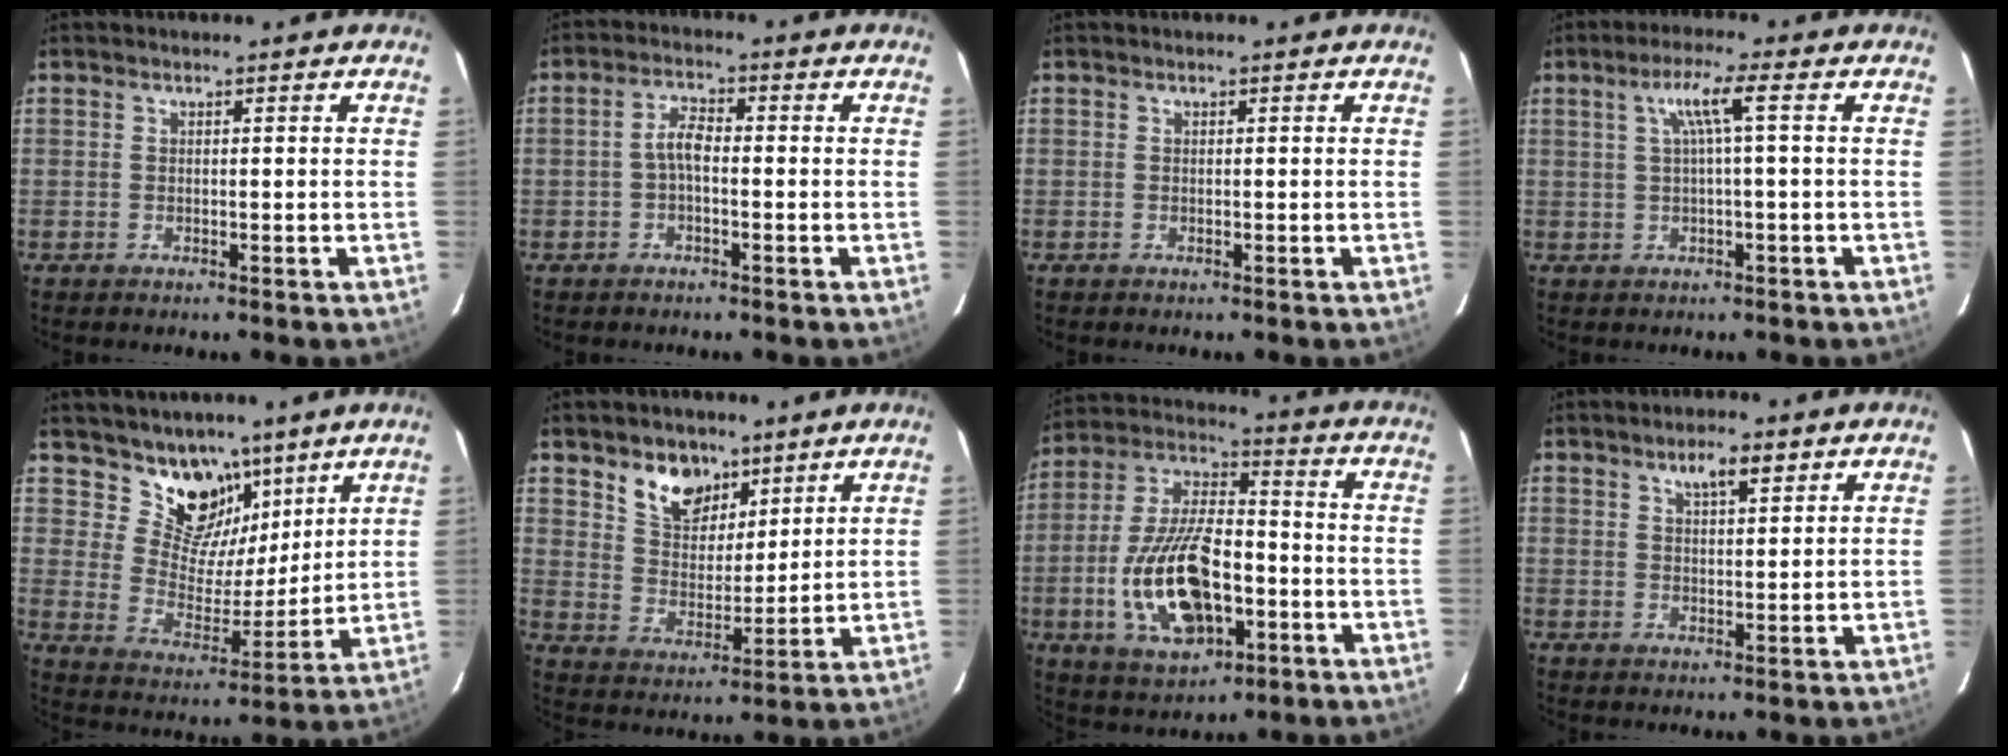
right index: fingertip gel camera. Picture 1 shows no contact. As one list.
[{"total": 3.1, "force": [-0.9, 1.2, 2.7], "torque": [-0.058, 0.012, -0.019]}, {"total": 0.0}, {"total": 4.7, "force": [0.7, -0.5, 4.6], "torque": [-0.086, 0.005, 0.017]}, {"total": 12.1, "force": [8.5, 7.5, 4.3], "torque": [-0.076, -0.009, 0.155]}, {"total": 9.4, "force": [6.2, 5.8, 4.0], "torque": [-0.068, 0.010, 0.119]}, {"total": 18.2, "force": [-5.5, 8.8, 14.9], "torque": [-0.311, 0.001, -0.086]}, {"total": 4.2, "force": [2.6, 1.3, 3.0], "torque": [-0.050, 0.006, 0.044]}]